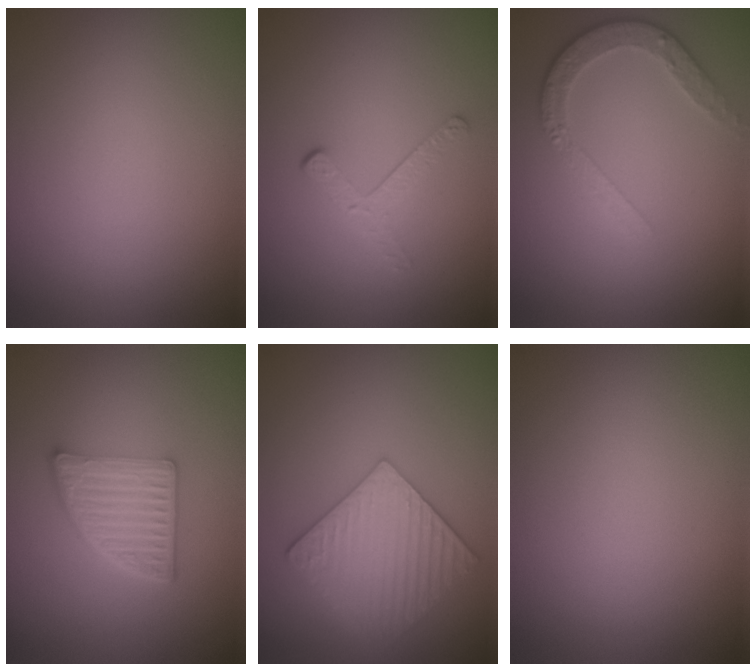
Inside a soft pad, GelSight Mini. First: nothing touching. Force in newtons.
{"total": 1.8, "press": 1.1, "slide": 1.4}
{"total": 3.5, "press": 2.8, "slide": 2.0}
{"total": 5.3, "press": 3.9, "slide": 3.7}
{"total": 4.9, "press": 4.5, "slide": 1.9}
{"total": 0.0}